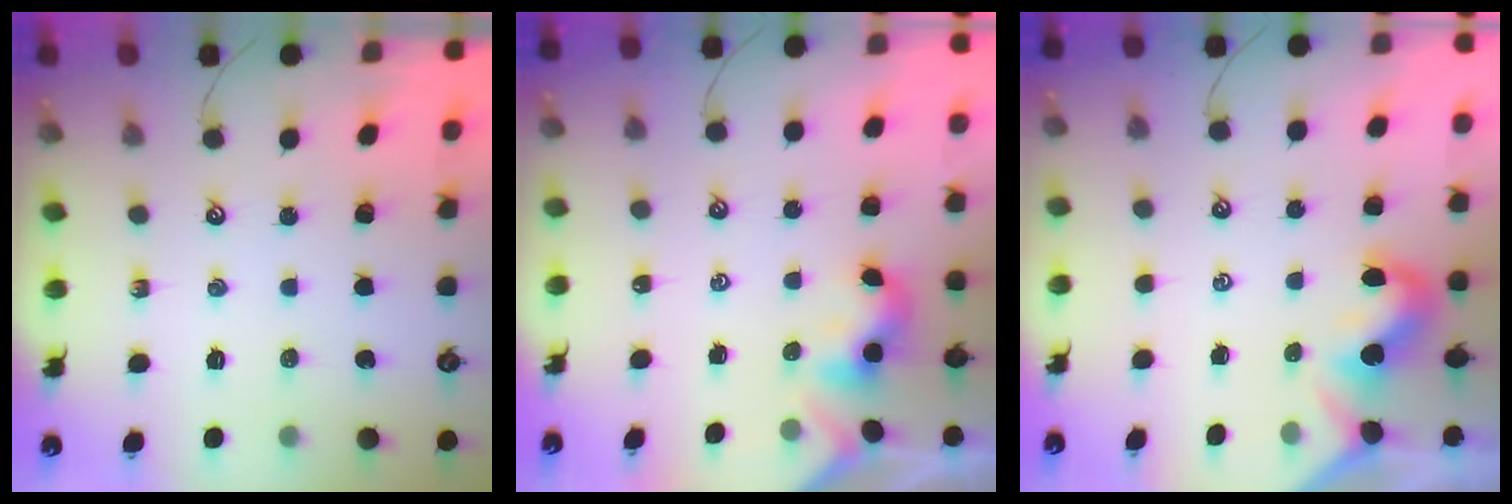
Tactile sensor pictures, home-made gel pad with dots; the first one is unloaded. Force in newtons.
{"total": 2.3, "press": 2.3, "slide": 0.2}
{"total": 2.1, "press": 2.0, "slide": 0.6}